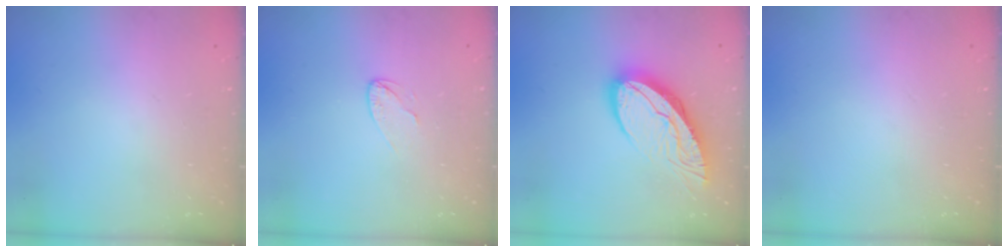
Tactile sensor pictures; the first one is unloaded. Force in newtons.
{"total": 3.9, "press": 3.9, "slide": 0.3}
{"total": 16.0, "press": 16.0, "slide": 1.5}
{"total": 0.0}